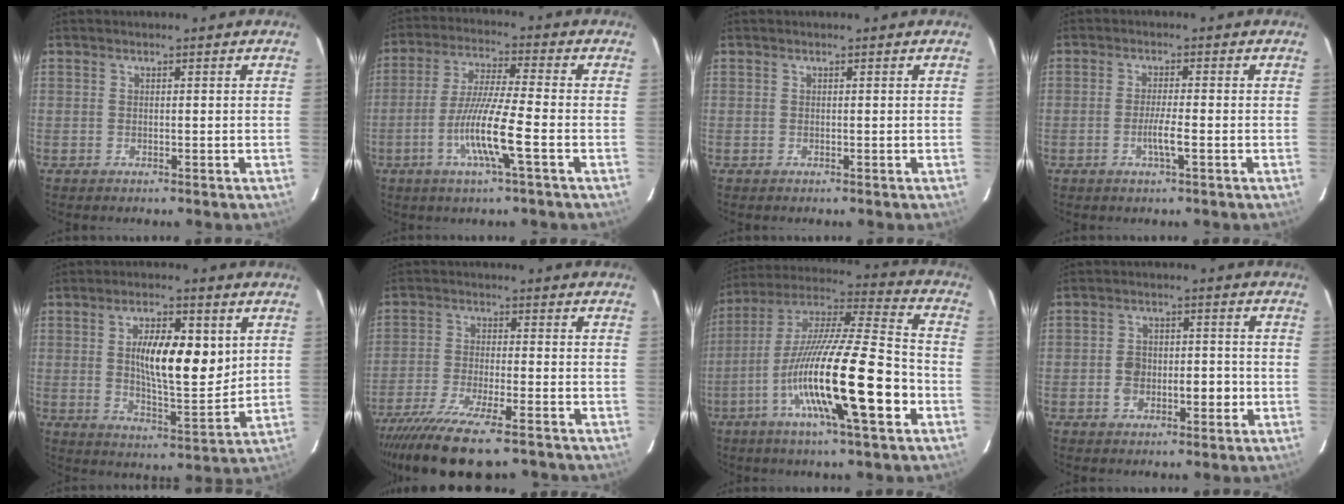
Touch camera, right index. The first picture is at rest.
{"total": 10.2, "force": [-3.4, -0.3, 9.6], "torque": [-0.187, -0.009, -0.068]}
{"total": 0.0}
{"total": 3.2, "force": [-1.0, -0.1, 3.0], "torque": [-0.057, -0.003, -0.019]}
{"total": 12.2, "force": [2.7, 3.7, 11.3], "torque": [-0.193, 0.001, 0.047]}
{"total": 15.7, "force": [-12.5, 1.9, 9.4], "torque": [-0.165, -0.039, -0.204]}
{"total": 21.9, "force": [-7.1, 1.7, 20.7], "torque": [-0.375, -0.020, -0.128]}
{"total": 6.5, "force": [-1.5, 3.8, 5.0], "torque": [-0.087, 0.018, -0.020]}